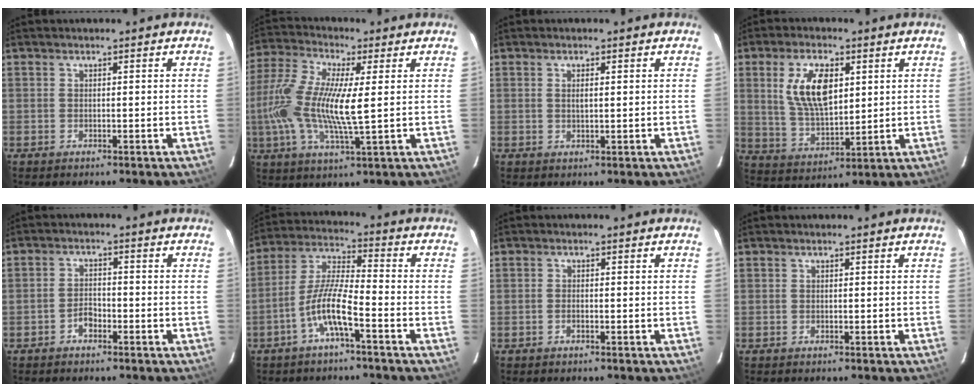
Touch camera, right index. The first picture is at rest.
{"total": 15.6, "force": [0.5, 3.5, 15.2], "torque": [-0.294, -0.002, 0.000]}
{"total": 1.7, "force": [0.5, 0.5, 1.5], "torque": [-0.026, 0.003, 0.008]}
{"total": 11.7, "force": [3.5, 5.6, 9.7], "torque": [-0.185, 0.005, 0.075]}
{"total": 2.6, "force": [-1.8, 1.5, 1.2], "torque": [-0.026, 0.008, -0.030]}
{"total": 8.6, "force": [-4.3, 1.0, 7.3], "torque": [-0.161, 0.008, -0.086]}
{"total": 0.8, "force": [-0.5, 0.4, 0.5], "torque": [-0.012, 0.002, -0.009]}
{"total": 0.0}